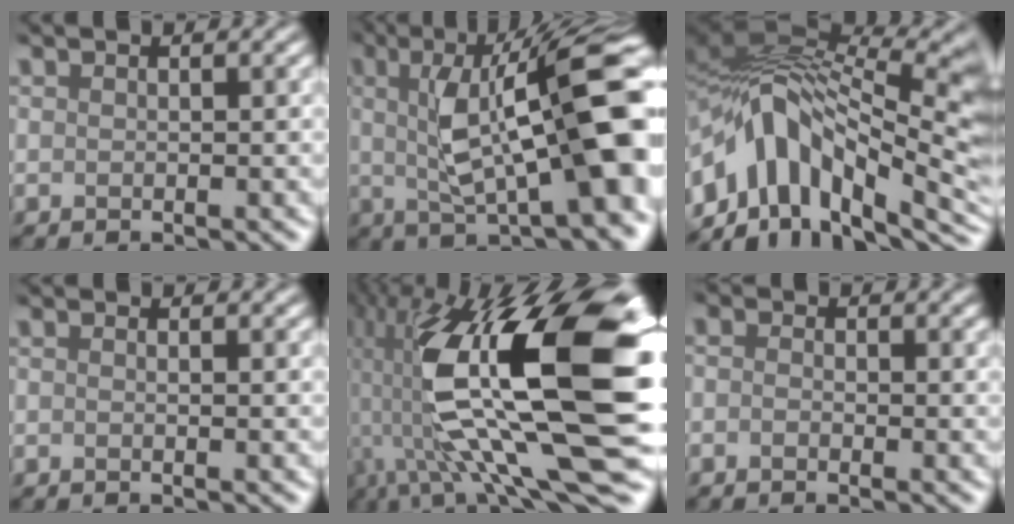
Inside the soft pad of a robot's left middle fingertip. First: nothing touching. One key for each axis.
{"total": 9.8, "fx": 0.8, "fy": 2.0, "fz": 9.6, "tx": -0.167, "ty": 0.013, "tz": 0.034}
{"total": 12.9, "fx": -3.1, "fy": 7.7, "fz": 9.9, "tx": -0.205, "ty": 0.014, "tz": -0.024}
{"total": 0.8, "fx": 0.0, "fy": 0.5, "fz": 0.7, "tx": 0.006, "ty": 0.002, "tz": -0.010}
{"total": 16.4, "fx": 0.7, "fy": 6.0, "fz": 15.3, "tx": -0.323, "ty": -0.012, "tz": 0.049}
{"total": 1.9, "fx": -1.4, "fy": -0.8, "fz": -0.9, "tx": -0.009, "ty": -0.001, "tz": -0.001}